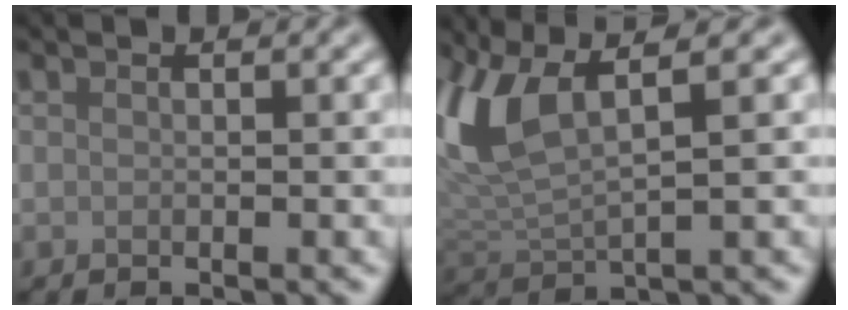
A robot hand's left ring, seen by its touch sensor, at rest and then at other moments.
{"total": 6.8, "force": [3.3, 2.2, 5.5], "torque": [-0.134, 0.009, 0.065]}